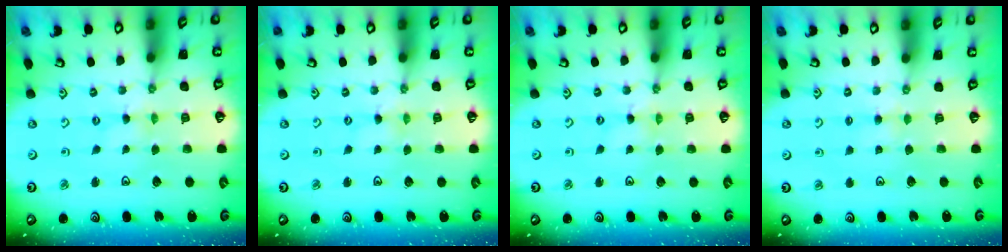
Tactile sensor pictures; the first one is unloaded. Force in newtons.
{"total": 0.7, "press": 0.7, "slide": 0.1}
{"total": 0.7, "press": 0.7, "slide": 0.2}
{"total": 3.6, "press": 3.5, "slide": 0.6}